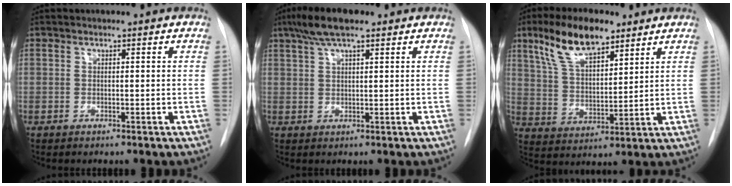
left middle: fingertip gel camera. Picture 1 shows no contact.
{"total": 6.6, "force": [4.5, 1.2, 4.7], "torque": [-0.097, 0.019, 0.081]}
{"total": 11.8, "force": [7.8, 3.9, 7.9], "torque": [-0.158, 0.017, 0.150]}